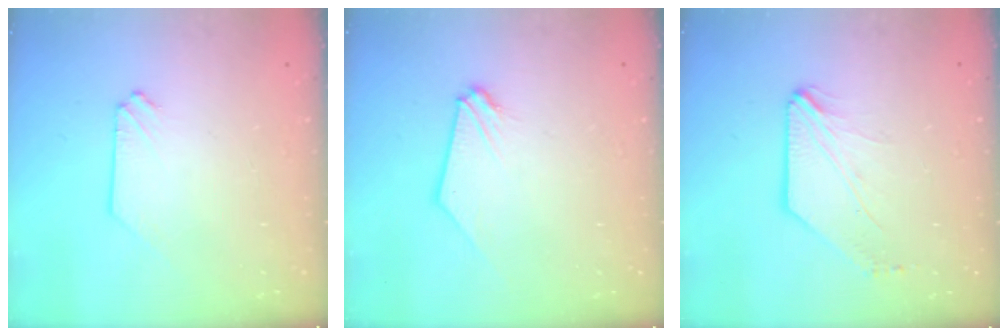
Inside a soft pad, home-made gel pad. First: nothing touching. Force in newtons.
{"total": 0.7, "press": 0.6, "slide": 0.2}
{"total": 1.7, "press": 1.7, "slide": 0.3}